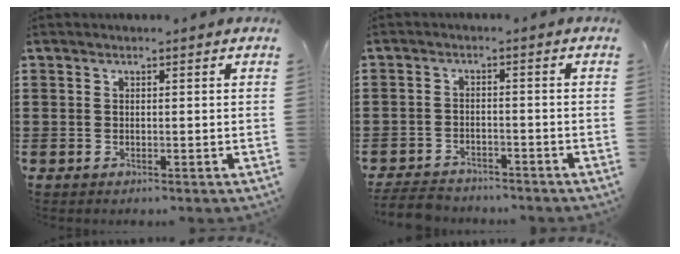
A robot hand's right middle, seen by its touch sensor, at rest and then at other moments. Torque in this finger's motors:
{"motor_torque": [0.08, -0.08, 0.05, 0.00]}